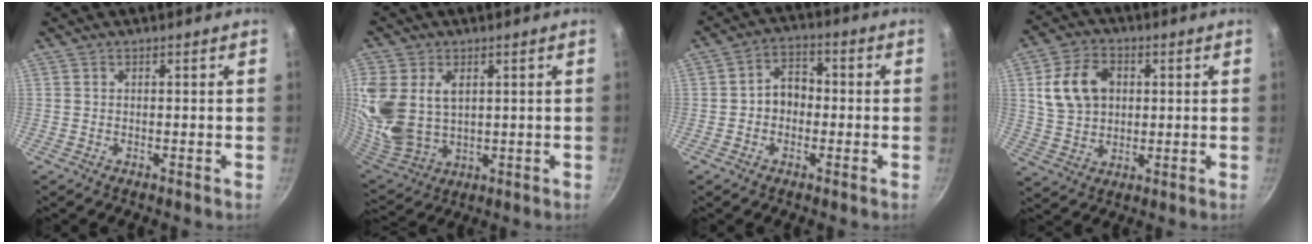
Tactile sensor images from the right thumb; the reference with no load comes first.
{"total": 17.4, "force": [4.2, 12.2, 11.6], "torque": [-0.264, -0.012, 0.097]}
{"total": 6.1, "force": [-0.7, 4.8, 3.7], "torque": [-0.023, 0.021, -0.019]}
{"total": 11.5, "force": [2.5, 8.6, 7.2], "torque": [-0.117, 0.007, 0.044]}